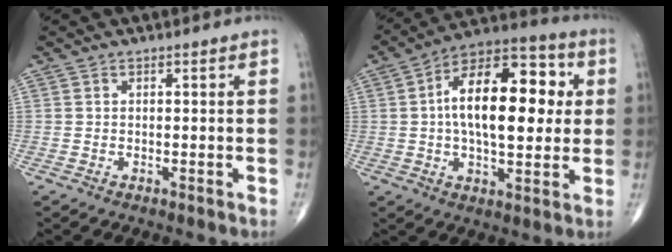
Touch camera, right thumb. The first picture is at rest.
{"total": 20.3, "force": [2.6, 9.9, 17.5], "torque": [-0.253, 0.023, 0.031]}